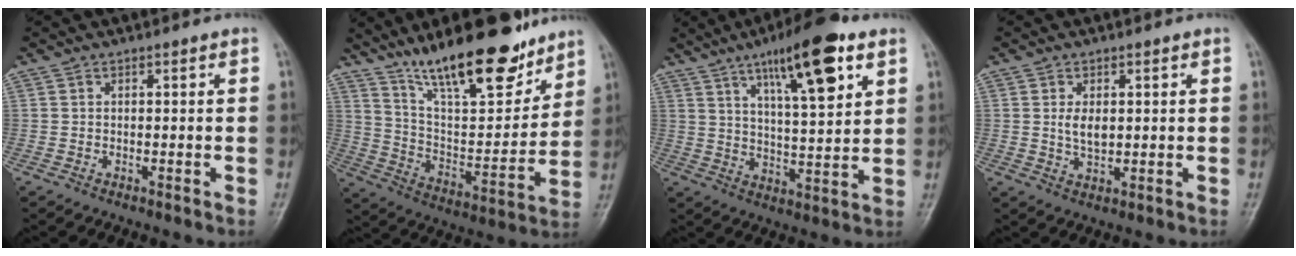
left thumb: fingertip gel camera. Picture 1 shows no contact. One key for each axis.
{"total": 21.7, "fx": 15.9, "fy": 6.8, "fz": 13.2, "tx": -0.168, "ty": -0.084, "tz": 0.273}
{"total": 16.3, "fx": 8.4, "fy": 4.3, "fz": 13.3, "tx": -0.189, "ty": -0.032, "tz": 0.134}
{"total": 3.8, "fx": 0.7, "fy": 2.1, "fz": 3.1, "tx": -0.049, "ty": -0.009, "tz": 0.016}